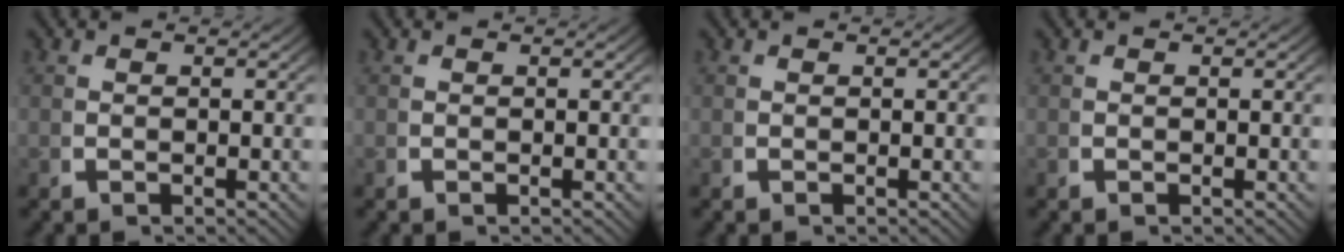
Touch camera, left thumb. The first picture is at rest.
{"total": 0.0}
{"total": 0.0}
{"total": 0.0}